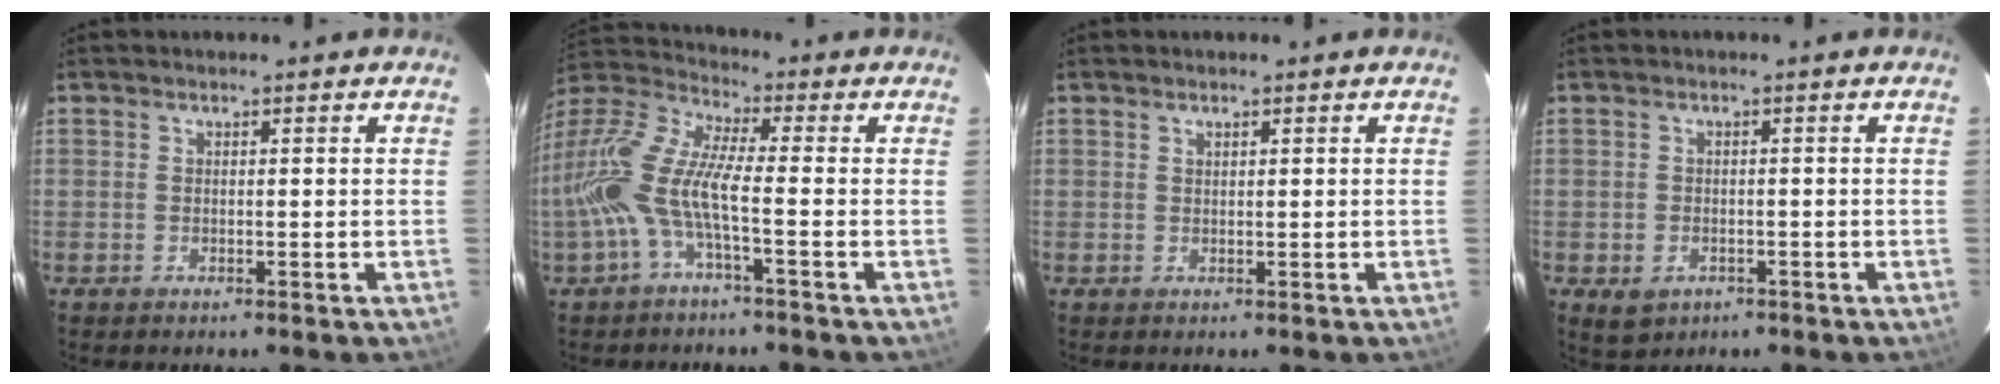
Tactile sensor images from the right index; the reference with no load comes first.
{"total": 13.8, "force": [-3.3, 3.1, 13.1], "torque": [-0.266, 0.001, -0.073]}
{"total": 0.6, "force": [0.5, 0.3, 0.3], "torque": [-0.005, 0.002, 0.009]}
{"total": 4.0, "force": [-1.7, 3.1, 1.8], "torque": [-0.038, -0.004, -0.017]}